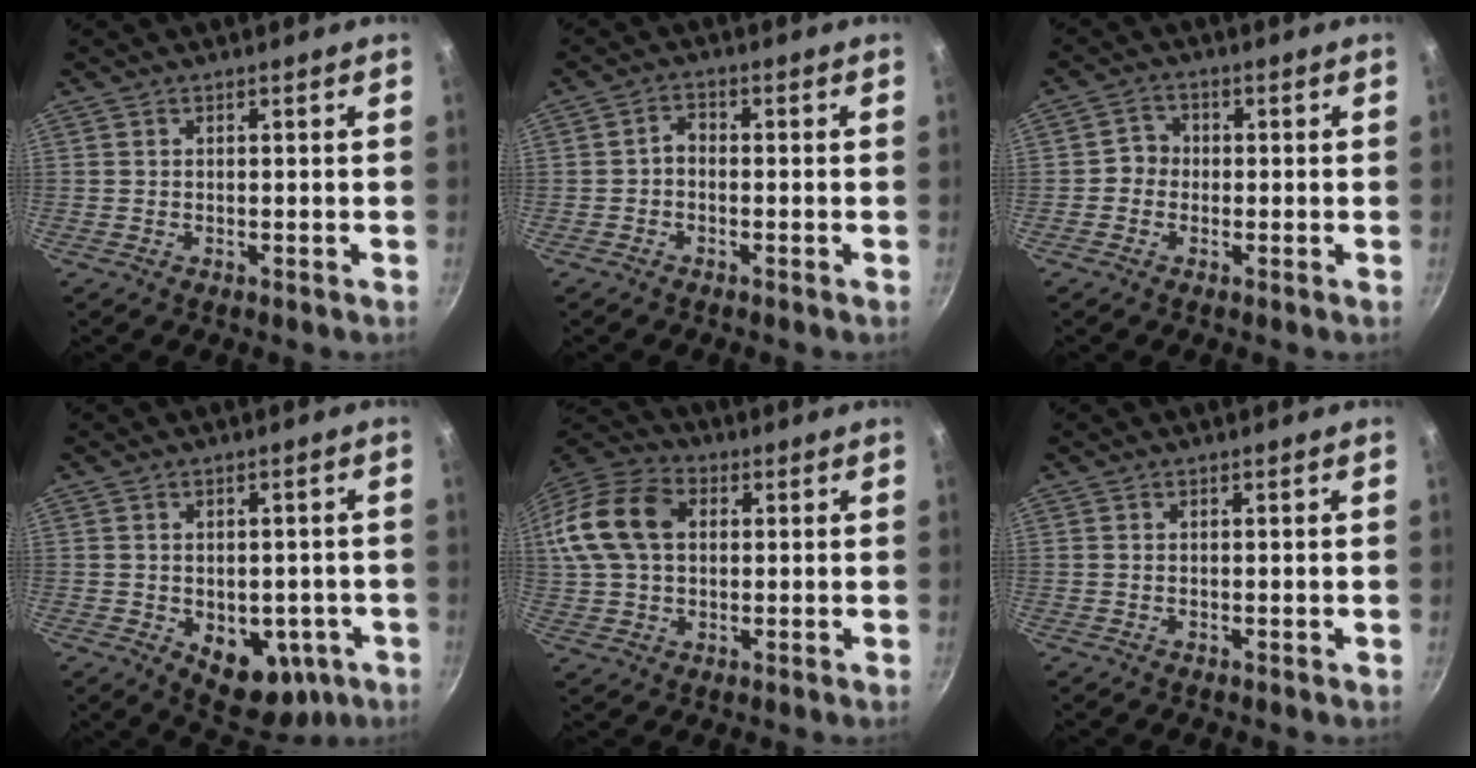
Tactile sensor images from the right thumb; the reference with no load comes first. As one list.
[{"total": 2.3, "force": [-0.9, 1.5, 1.5], "torque": [-0.025, 0.017, -0.021]}, {"total": 3.2, "force": [-0.6, 3.0, 1.1], "torque": [0.005, 0.010, -0.020]}, {"total": 11.6, "force": [-3.4, 7.5, 8.2], "torque": [-0.063, -0.004, -0.027]}, {"total": 17.7, "force": [3.4, 12.5, 12.0], "torque": [-0.240, 0.030, 0.050]}, {"total": 0.0}]